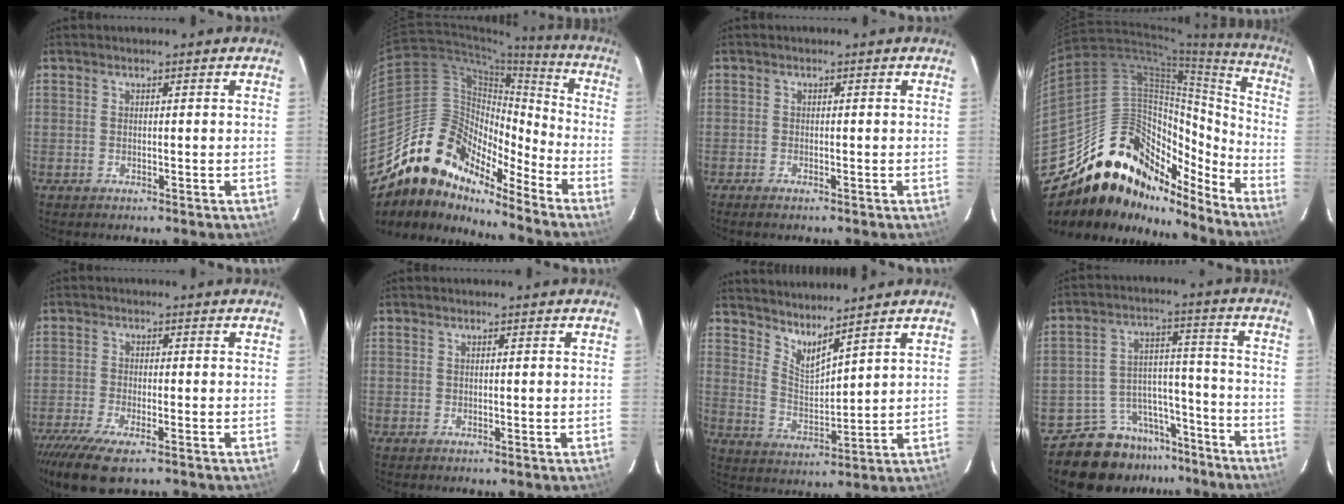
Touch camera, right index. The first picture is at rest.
{"total": 16.2, "force": [-13.3, 7.2, 5.7], "torque": [-0.102, 0.029, -0.250]}
{"total": 1.3, "force": [-1.1, 0.2, 0.7], "torque": [-0.016, -0.004, -0.021]}
{"total": 24.3, "force": [-16.8, 13.9, 10.7], "torque": [-0.192, 0.051, -0.261]}
{"total": 10.0, "force": [-7.2, 2.6, 6.4], "torque": [-0.153, -0.039, -0.133]}
{"total": 0.0}
{"total": 7.1, "force": [6.3, 0.6, 3.3], "torque": [-0.056, -0.010, 0.119]}
{"total": 11.8, "force": [-9.9, 6.4, 0.6], "torque": [-0.013, 0.065, -0.143]}